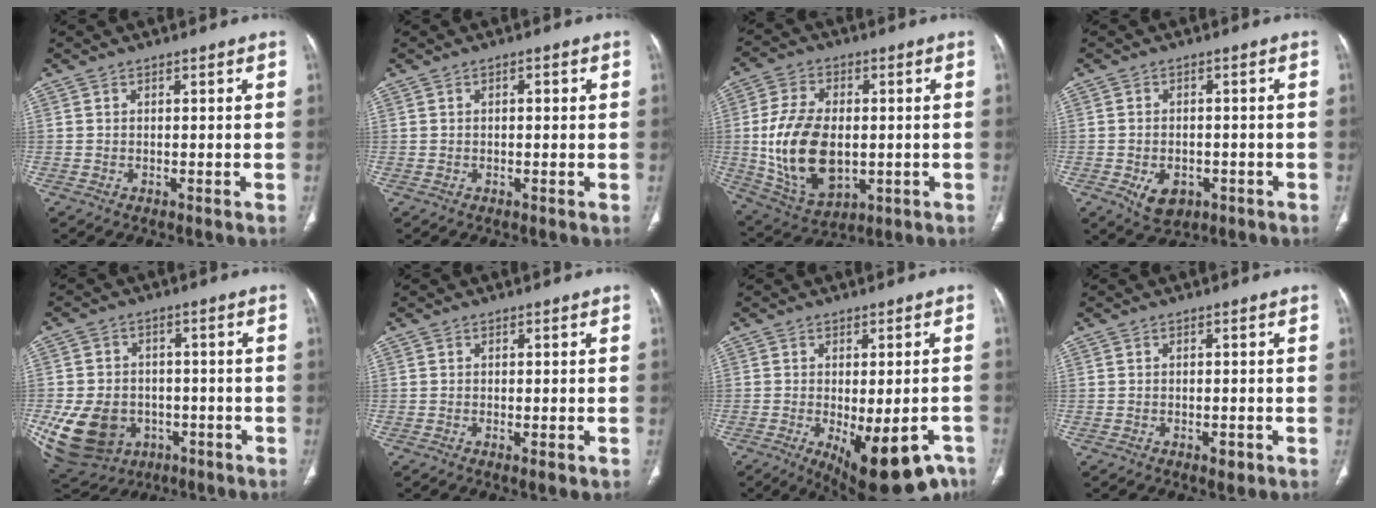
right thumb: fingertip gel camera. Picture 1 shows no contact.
{"total": 1.3, "force": [0.2, 0.6, 1.1], "torque": [-0.018, 0.002, 0.002]}
{"total": 17.3, "force": [-1.0, 10.8, 13.5], "torque": [-0.244, -0.005, 0.003]}
{"total": 5.9, "force": [-2.4, 4.1, 3.6], "torque": [-0.049, 0.009, -0.026]}
{"total": 19.6, "force": [-5.4, 15.5, 10.6], "torque": [-0.225, 0.013, -0.064]}
{"total": 1.7, "force": [-0.7, 0.5, 1.4], "torque": [-0.022, -0.003, -0.007]}
{"total": 15.6, "force": [-8.4, 6.3, 11.5], "torque": [-0.105, 0.008, -0.104]}
{"total": 1.7, "force": [-0.9, 0.9, 1.2], "torque": [-0.014, 0.002, -0.011]}